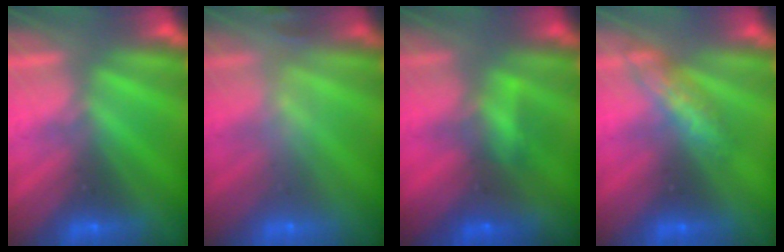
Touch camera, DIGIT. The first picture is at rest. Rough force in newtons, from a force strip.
{"total": 2.4}
{"total": 4.6}
{"total": 2.7}